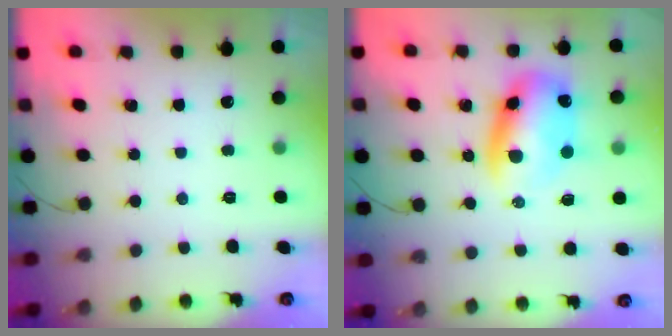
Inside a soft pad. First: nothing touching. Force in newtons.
{"total": 11.0, "press": 10.6, "slide": 2.7}